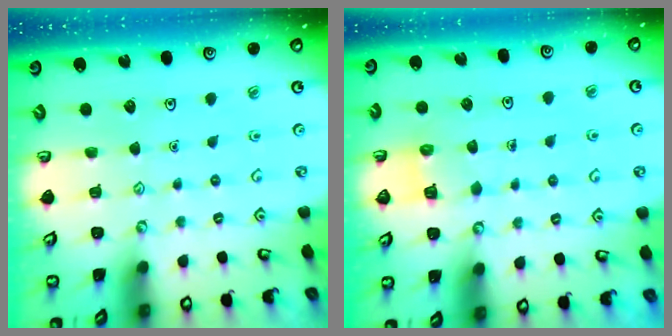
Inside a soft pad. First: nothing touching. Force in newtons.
{"total": 3.8, "press": 3.8, "slide": 0.4}